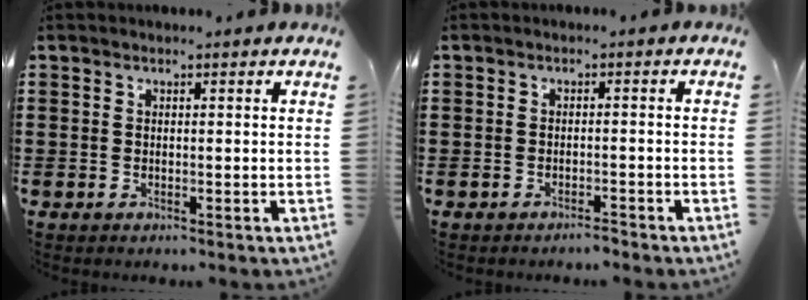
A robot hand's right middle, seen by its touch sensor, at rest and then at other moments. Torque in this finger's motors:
{"motor_torque": [0.01, -0.01, 0.00, 0.00]}